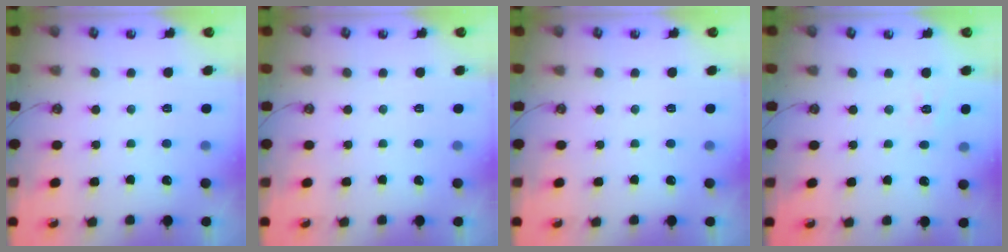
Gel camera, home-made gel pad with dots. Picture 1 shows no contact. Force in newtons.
{"total": 0.0}
{"total": 0.0}
{"total": 3.4, "press": 3.3, "slide": 0.6}